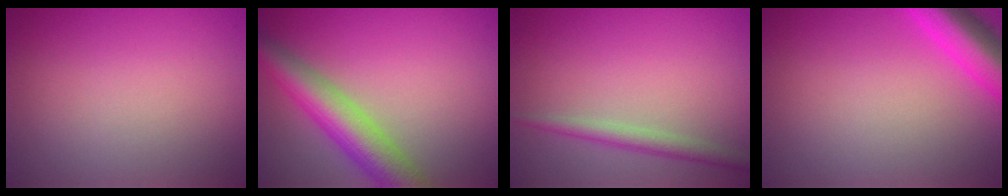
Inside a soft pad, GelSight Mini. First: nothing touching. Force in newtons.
{"total": 6.6, "press": 6.6, "slide": 0.3}
{"total": 2.1, "press": 2.1, "slide": 0.0}
{"total": 5.9, "press": 5.9, "slide": 0.4}